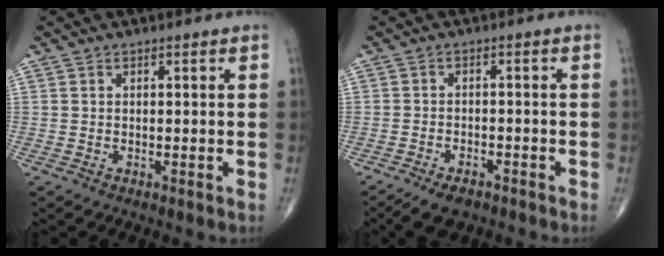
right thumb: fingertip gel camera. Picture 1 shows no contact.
{"total": 5.6, "force": [-4.2, 2.5, 2.7], "torque": [-0.043, 0.009, -0.070]}